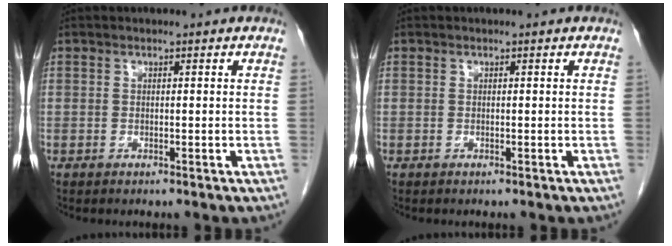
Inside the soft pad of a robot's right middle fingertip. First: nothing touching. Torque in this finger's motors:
{"motor_torque": [-0.01, 0.00, -0.01, 0.00]}